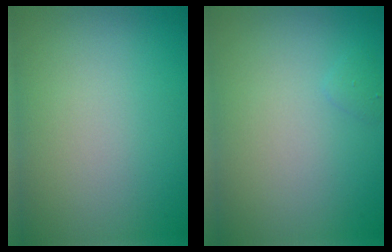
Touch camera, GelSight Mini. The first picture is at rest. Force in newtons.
{"total": 0.6, "press": 0.6, "slide": 0.1}